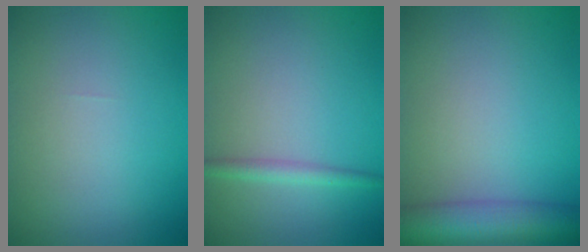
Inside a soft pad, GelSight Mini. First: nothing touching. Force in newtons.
{"total": 1.7, "press": 1.7, "slide": 0.0}
{"total": 6.9, "press": 6.9, "slide": 0.4}